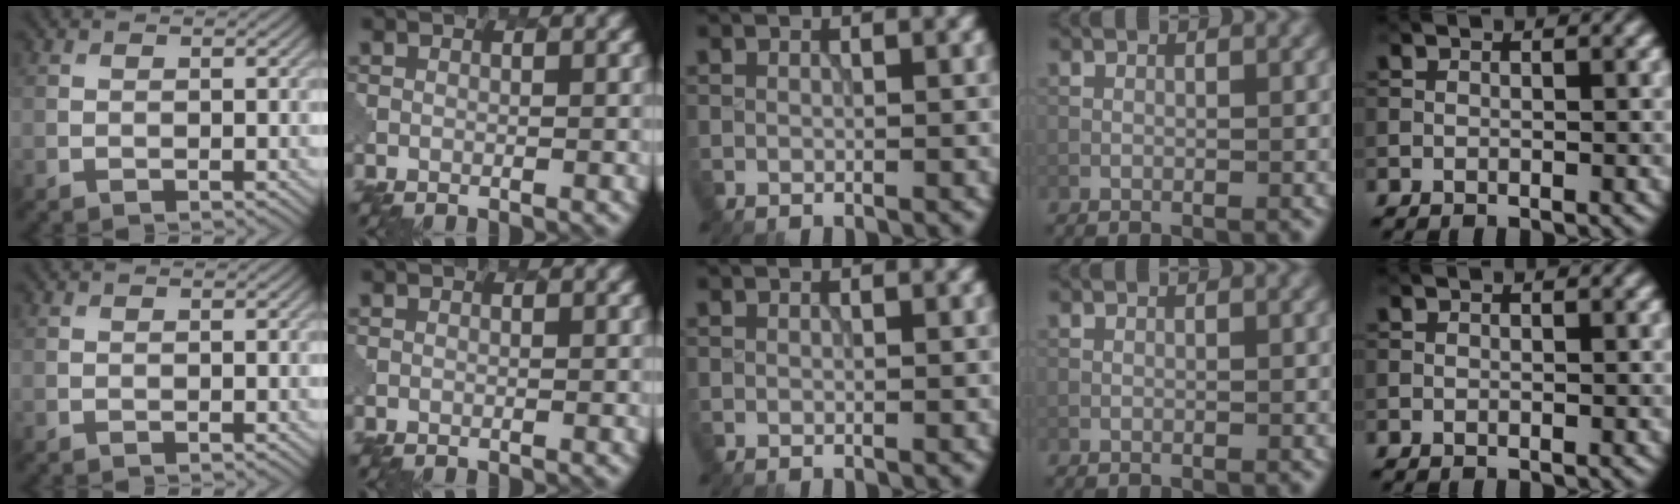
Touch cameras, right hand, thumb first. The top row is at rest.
{}